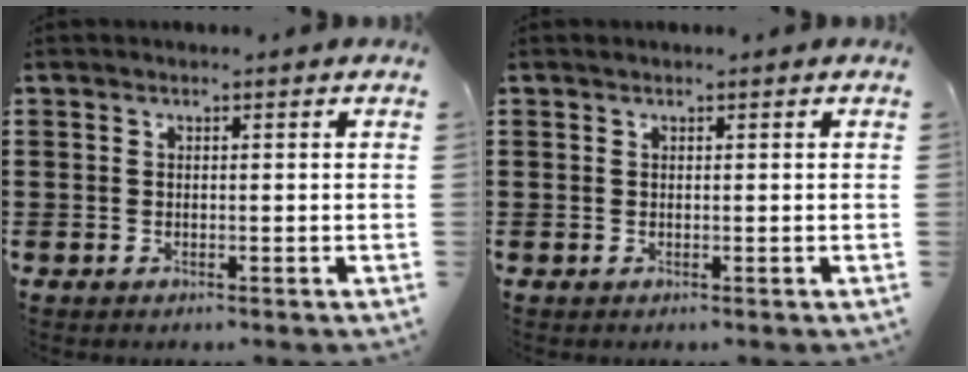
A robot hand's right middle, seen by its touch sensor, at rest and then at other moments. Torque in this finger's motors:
{"motor_torque": [0.00, 0.00, 0.00, 0.00]}